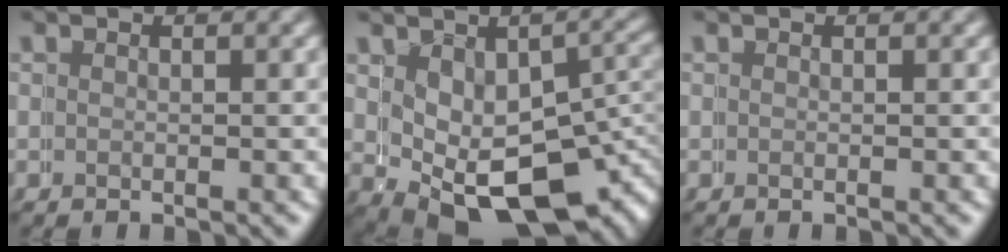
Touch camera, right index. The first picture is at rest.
{"total": 8.2, "force": [-2.7, 4.8, 6.1], "torque": [-0.090, -0.033, -0.027]}
{"total": 0.0}